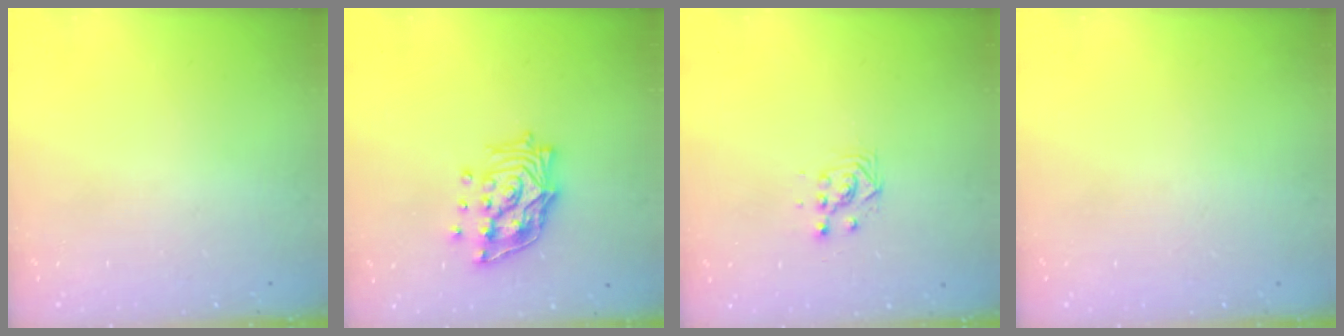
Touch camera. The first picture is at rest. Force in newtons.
{"total": 15.8, "press": 15.7, "slide": 1.6}
{"total": 3.6, "press": 3.6, "slide": 0.1}
{"total": 0.0}